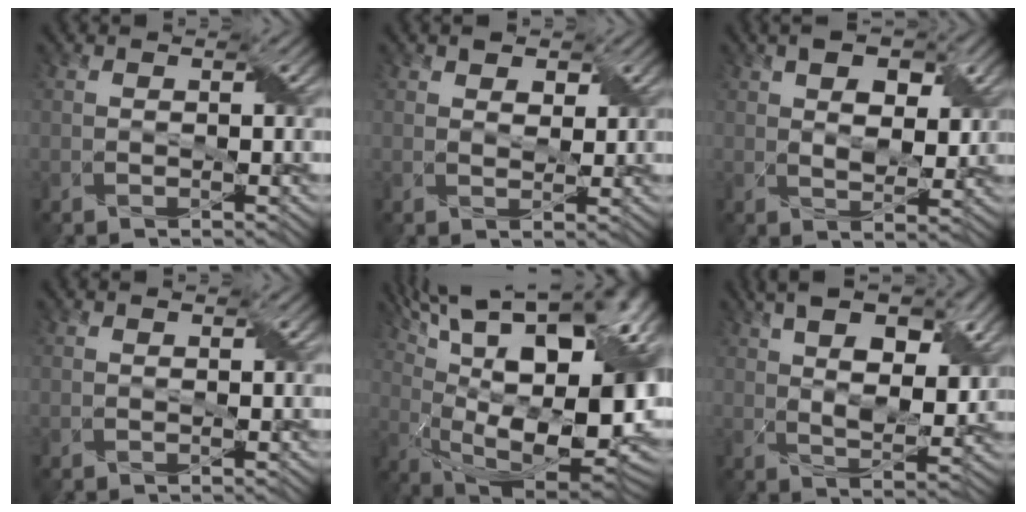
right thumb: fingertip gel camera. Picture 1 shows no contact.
{"total": 2.2, "force": [1.5, 1.2, 1.0], "torque": [-0.028, -0.003, 0.025]}
{"total": 6.7, "force": [2.8, 3.6, 4.9], "torque": [-0.084, -0.001, 0.042]}
{"total": 0.0}
{"total": 22.8, "force": [6.8, 9.5, 19.6], "torque": [-0.283, 0.054, 0.137]}
{"total": 11.6, "force": [5.0, 5.2, 9.1], "torque": [-0.153, 0.010, 0.073]}